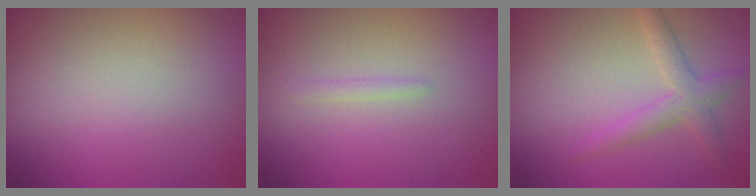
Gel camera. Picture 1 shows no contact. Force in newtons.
{"total": 0.8, "press": 0.7, "slide": 0.1}
{"total": 2.6, "press": 2.6, "slide": 0.1}